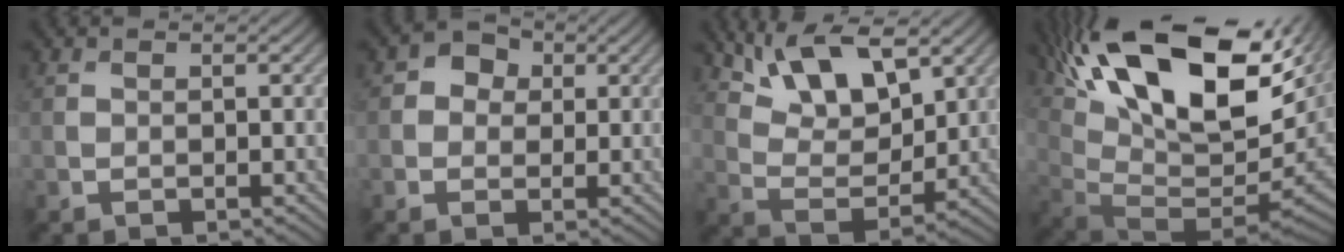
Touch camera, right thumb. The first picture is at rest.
{"total": 3.1, "force": [0.5, 2.7, 1.4], "torque": [-0.022, 0.005, -0.001]}
{"total": 11.3, "force": [7.3, 4.5, 7.2], "torque": [-0.137, -0.003, 0.127]}
{"total": 20.6, "force": [8.8, 7.9, 16.8], "torque": [-0.311, 0.020, 0.171]}